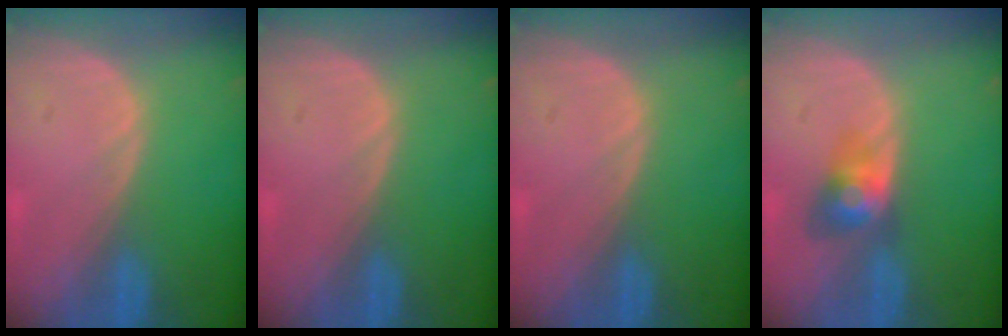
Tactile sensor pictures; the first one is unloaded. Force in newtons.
{"total": 0.0}
{"total": 0.0}
{"total": 4.0, "press": 4.0, "slide": 0.3}